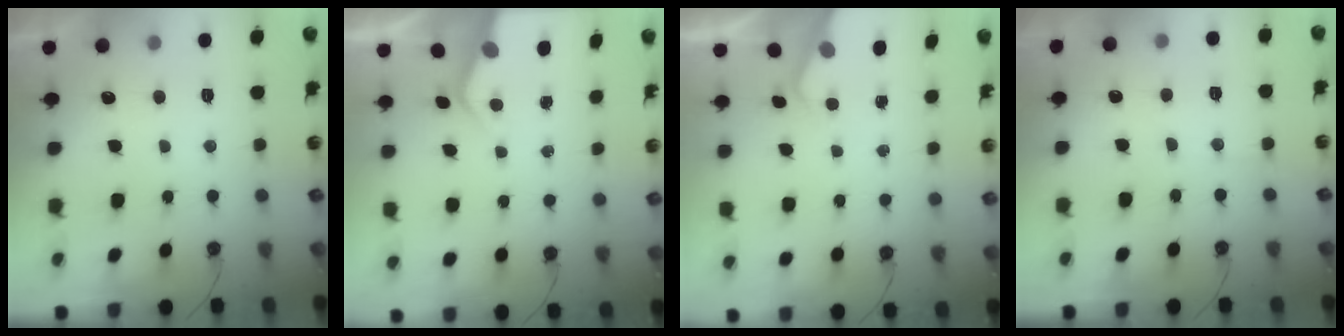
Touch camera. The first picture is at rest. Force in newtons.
{"total": 4.2, "press": 4.1, "slide": 0.6}
{"total": 2.2, "press": 2.1, "slide": 0.3}
{"total": 4.2, "press": 4.1, "slide": 0.6}